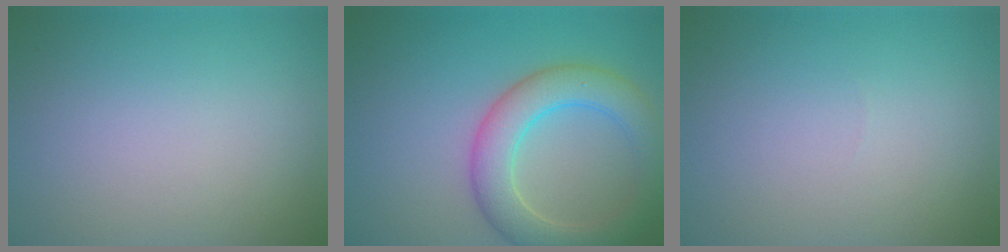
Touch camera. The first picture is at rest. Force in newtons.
{"total": 5.6, "press": 5.6, "slide": 0.2}
{"total": 0.0}